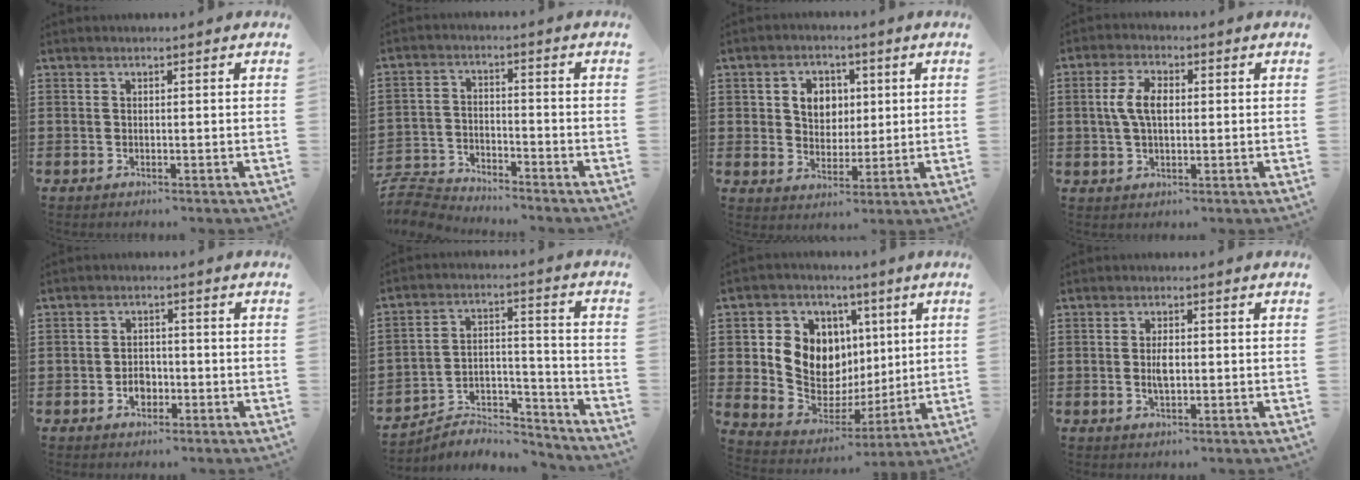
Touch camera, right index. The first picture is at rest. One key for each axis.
{"total": 5.5, "fx": -5.4, "fy": 1.0, "fz": 0.5, "tx": -0.024, "ty": 0.005, "tz": -0.113}
{"total": 5.4, "fx": 1.1, "fy": 4.6, "fz": 2.5, "tx": -0.061, "ty": 0.013, "tz": 0.014}
{"total": 5.5, "fx": 0.5, "fy": 2.9, "fz": 4.6, "tx": -0.110, "ty": 0.008, "tz": 0.001}
{"total": 3.0, "fx": -1.1, "fy": 2.2, "fz": 1.7, "tx": -0.028, "ty": -0.003, "tz": -0.022}
{"total": 4.8, "fx": -4.4, "fy": 1.7, "fz": 0.7, "tx": -0.014, "ty": 0.007, "tz": -0.091}
{"total": 10.7, "fx": 2.4, "fy": 9.5, "fz": 4.1, "tx": -0.109, "ty": -0.016, "tz": 0.050}
{"total": 3.1, "fx": -0.1, "fy": 1.4, "fz": 2.8, "tx": -0.054, "ty": 0.003, "tz": -0.002}